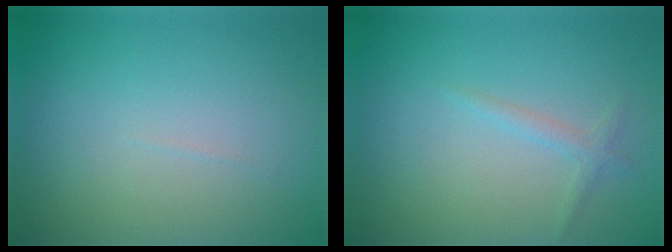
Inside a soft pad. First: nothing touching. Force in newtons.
{"total": 1.1, "press": 1.1, "slide": 0.1}